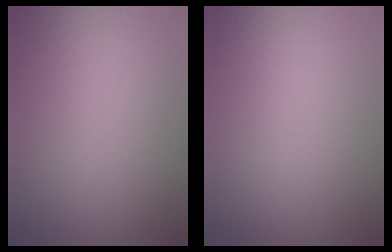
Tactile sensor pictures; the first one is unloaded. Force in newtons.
{"total": 0.0}